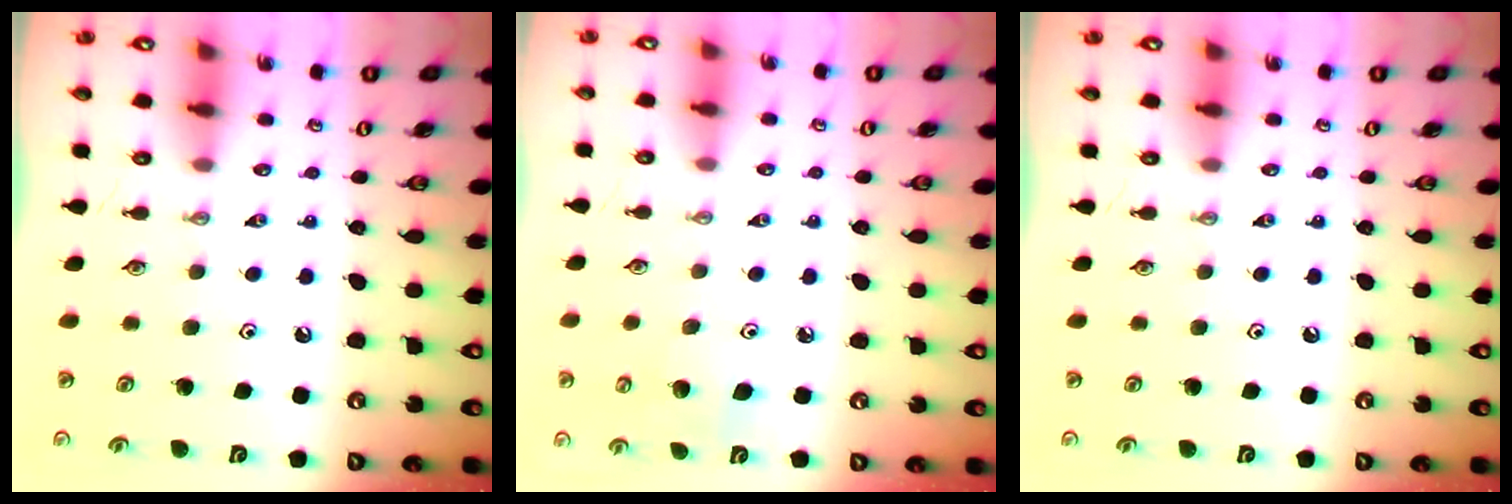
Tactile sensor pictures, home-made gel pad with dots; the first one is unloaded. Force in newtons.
{"total": 5.8, "press": 5.6, "slide": 1.3}
{"total": 0.0}